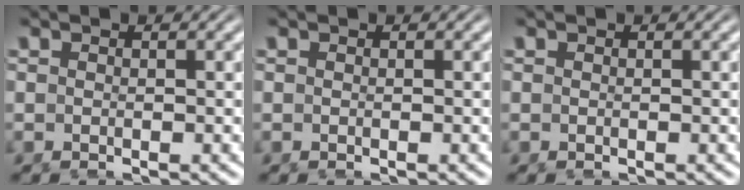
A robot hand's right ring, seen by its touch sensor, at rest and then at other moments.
{"total": 0.0}
{"total": 0.0}